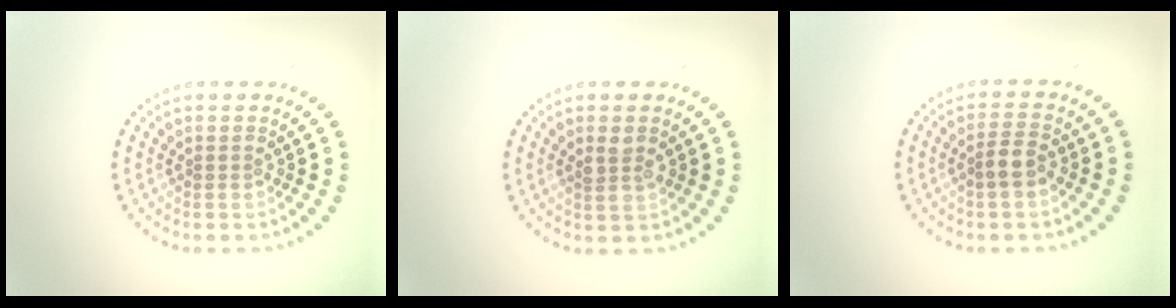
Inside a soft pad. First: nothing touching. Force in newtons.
{"total": 1.7, "press": 1.7, "slide": 0.3}
{"total": 2.0, "press": 1.8, "slide": 0.8}